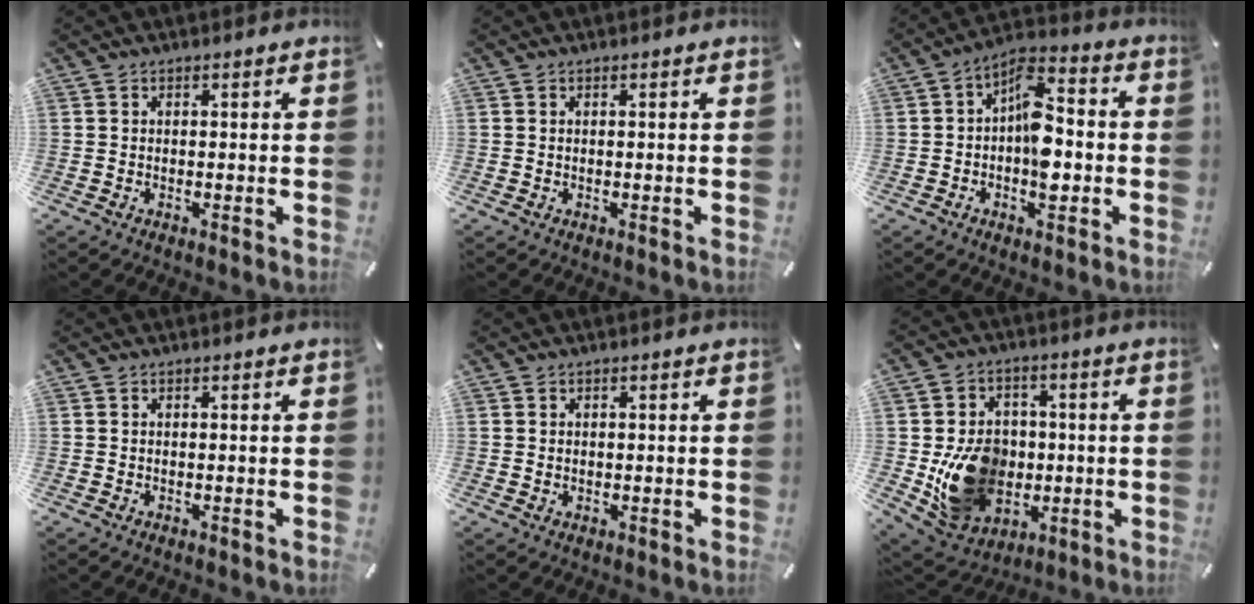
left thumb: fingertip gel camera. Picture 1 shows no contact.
{"total": 0.0}
{"total": 10.7, "force": [-2.4, 5.9, 8.6], "torque": [-0.148, -0.006, -0.044]}
{"total": 0.0}
{"total": 0.8, "force": [0.2, 0.7, 0.2], "torque": [-0.004, 0.004, 0.004]}
{"total": 15.6, "force": [-2.1, 13.0, 8.3], "torque": [-0.163, 0.005, -0.024]}